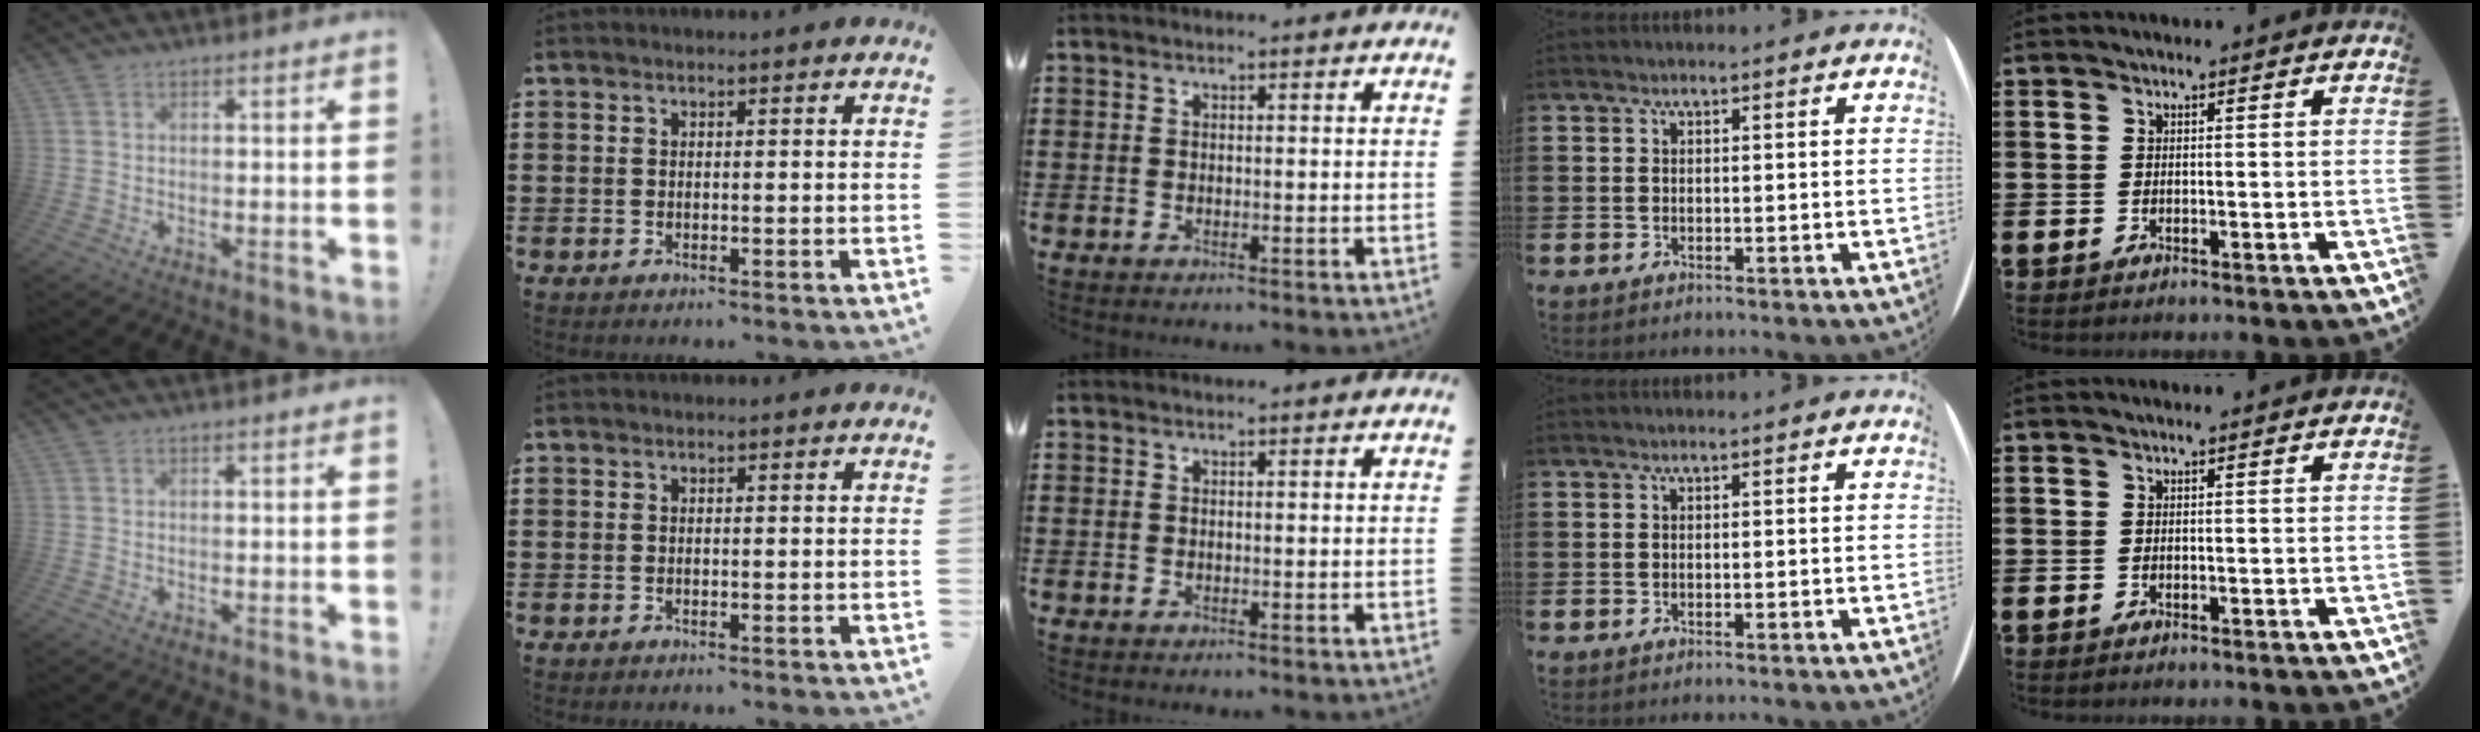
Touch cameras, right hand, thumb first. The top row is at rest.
{}